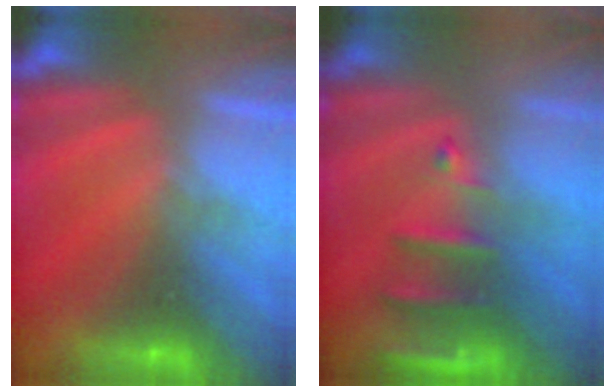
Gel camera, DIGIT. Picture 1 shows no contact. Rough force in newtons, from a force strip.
{"total": 2.6}